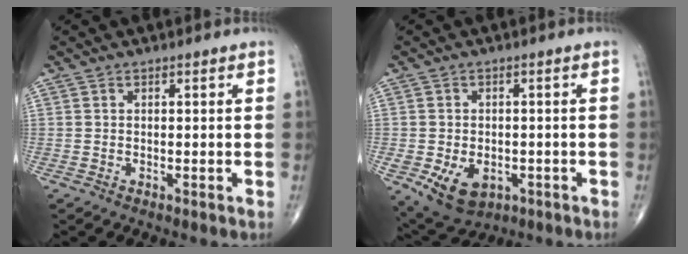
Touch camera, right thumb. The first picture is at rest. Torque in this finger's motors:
{"motor_torque": [2.95, 2.06, 0.18, -0.36, 0.07]}